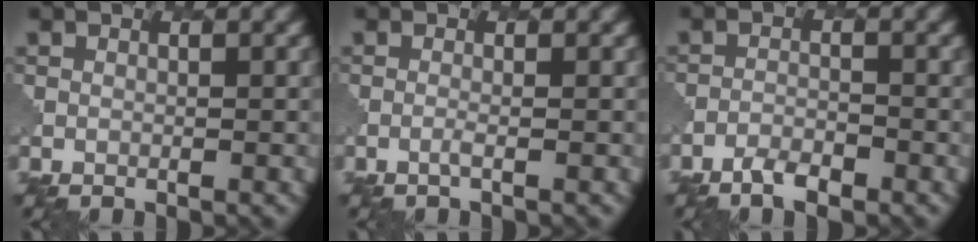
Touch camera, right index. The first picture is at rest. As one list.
[{"total": 0.6, "force": [0.0, 0.2, 0.6], "torque": [-0.006, 0.004, -0.006]}, {"total": 2.1, "force": [-1.7, 0.6, 1.0], "torque": [-0.019, -0.001, -0.035]}]